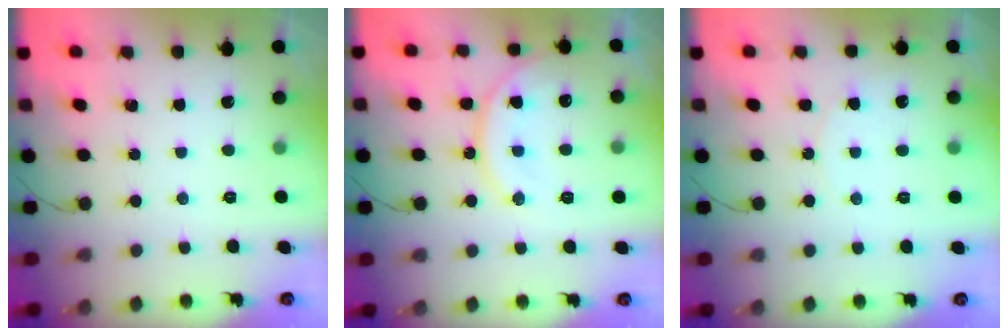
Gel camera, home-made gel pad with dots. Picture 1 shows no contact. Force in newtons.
{"total": 14.4, "press": 14.3, "slide": 1.4}
{"total": 5.3, "press": 5.2, "slide": 0.5}